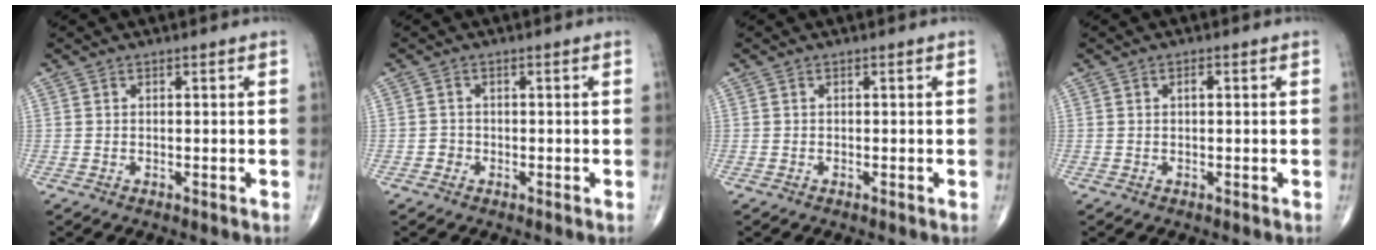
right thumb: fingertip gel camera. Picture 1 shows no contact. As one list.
[{"total": 1.2, "force": [-0.6, 1.1, 0.1], "torque": [0.008, 0.007, -0.014]}, {"total": 0.0}, {"total": 1.1, "force": [0.2, 0.5, 0.9], "torque": [-0.016, 0.002, 0.002]}]